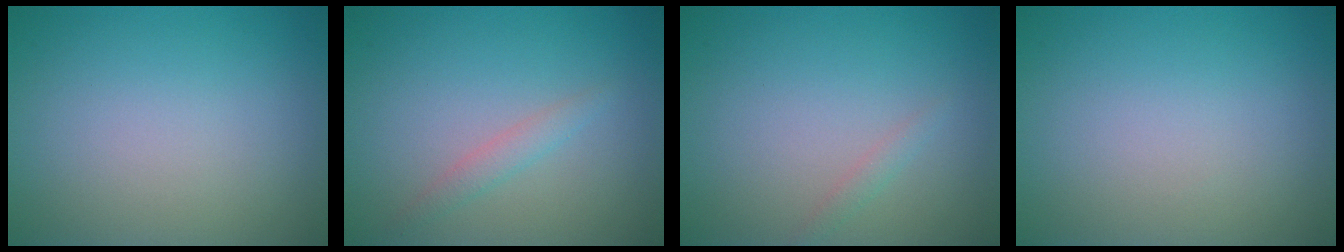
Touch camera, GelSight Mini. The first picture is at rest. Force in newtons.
{"total": 2.0, "press": 2.0, "slide": 0.2}
{"total": 0.8, "press": 0.8, "slide": 0.0}
{"total": 0.0}